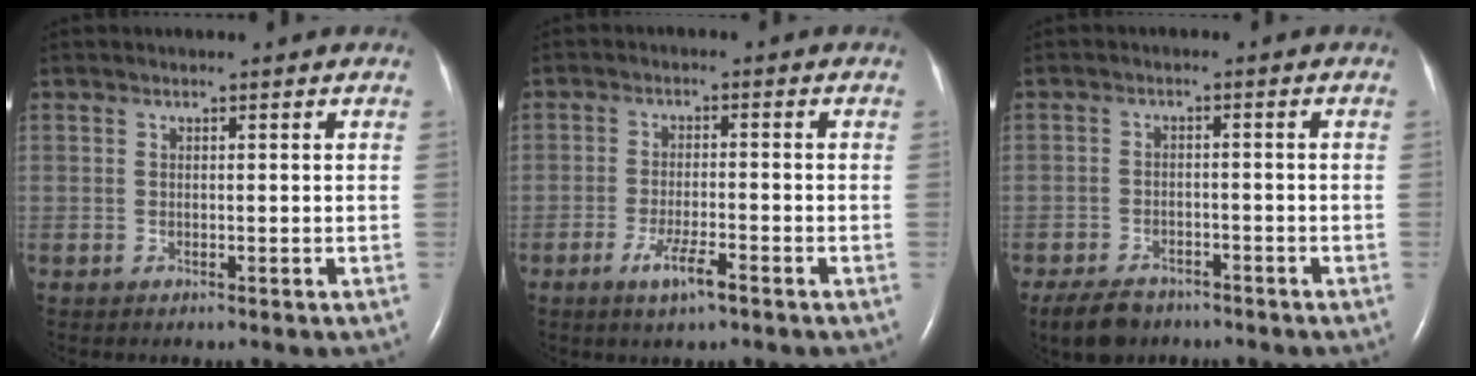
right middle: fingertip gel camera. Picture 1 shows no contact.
{"total": 4.4, "force": [-2.6, 0.5, 3.5], "torque": [-0.068, -0.005, -0.049]}
{"total": 6.2, "force": [-4.8, 3.1, 2.2], "torque": [-0.045, -0.005, -0.079]}